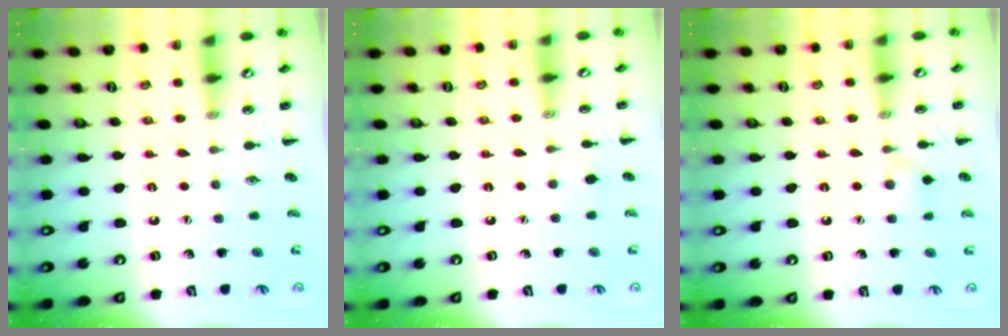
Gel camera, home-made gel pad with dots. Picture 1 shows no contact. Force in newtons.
{"total": 2.8, "press": 2.6, "slide": 1.1}
{"total": 4.5, "press": 4.2, "slide": 1.6}